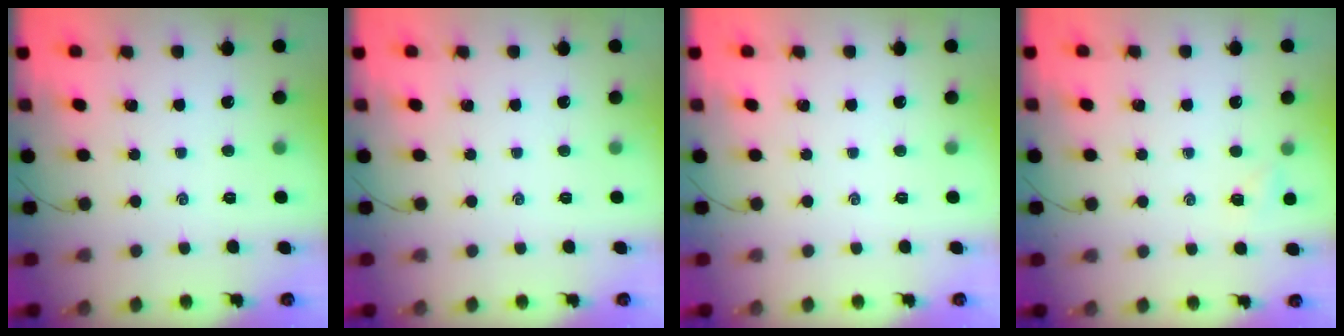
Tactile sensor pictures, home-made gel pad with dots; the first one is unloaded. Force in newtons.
{"total": 0.0}
{"total": 0.0}
{"total": 3.1, "press": 3.0, "slide": 1.0}